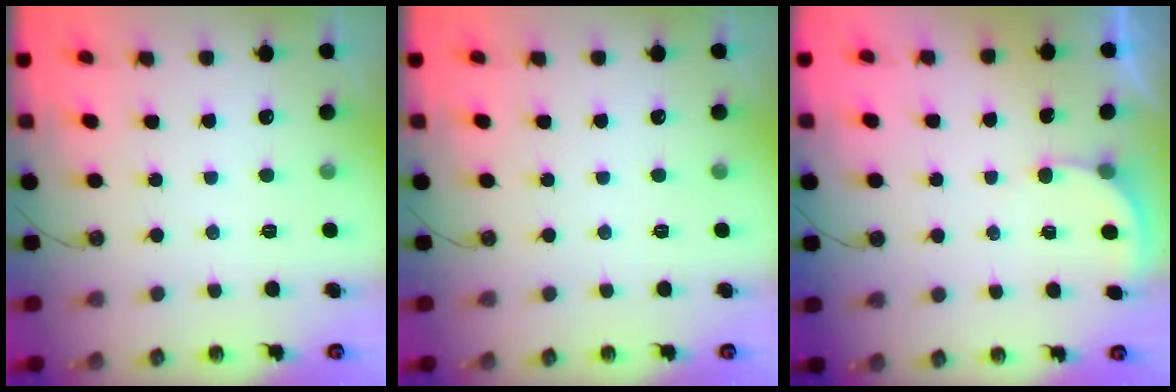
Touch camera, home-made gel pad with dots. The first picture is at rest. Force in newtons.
{"total": 0.0}
{"total": 2.6, "press": 2.6, "slide": 0.0}